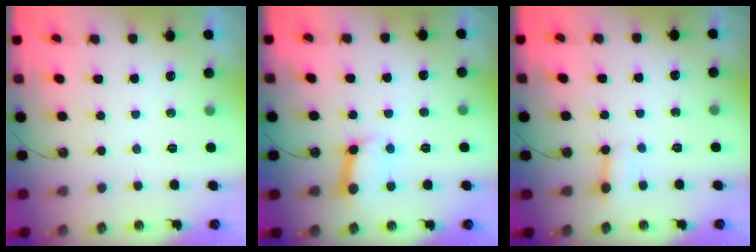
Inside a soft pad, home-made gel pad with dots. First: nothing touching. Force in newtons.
{"total": 8.9, "press": 8.8, "slide": 1.2}
{"total": 4.7, "press": 4.7, "slide": 0.4}